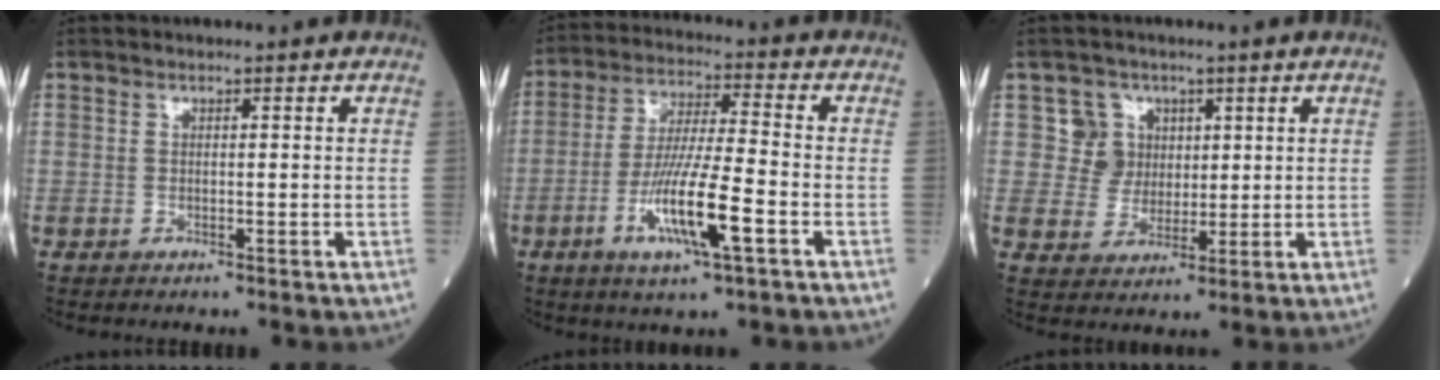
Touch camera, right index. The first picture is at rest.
{"total": 11.9, "force": [-4.3, 0.9, 11.0], "torque": [-0.212, -0.013, -0.080]}
{"total": 5.4, "force": [2.1, 5.0, 0.1], "torque": [0.001, 0.010, 0.040]}